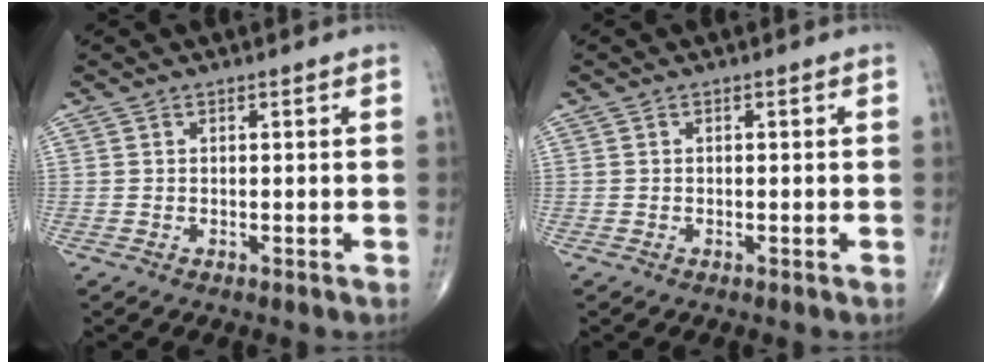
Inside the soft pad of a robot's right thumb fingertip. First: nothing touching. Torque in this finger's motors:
{"motor_torque": [-0.19, -0.06, 0.02, 0.16, -0.03]}